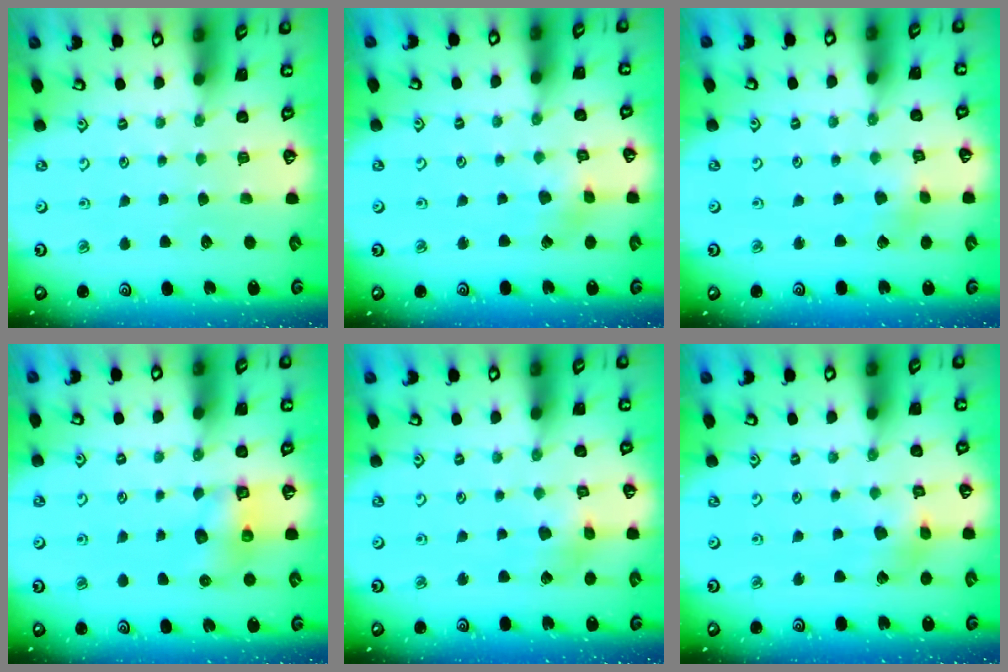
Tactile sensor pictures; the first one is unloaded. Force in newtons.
{"total": 2.7, "press": 2.7, "slide": 0.3}
{"total": 2.2, "press": 2.2, "slide": 0.2}
{"total": 8.8, "press": 8.8, "slide": 0.6}
{"total": 4.8, "press": 4.7, "slide": 0.6}
{"total": 6.5, "press": 6.5, "slide": 0.6}